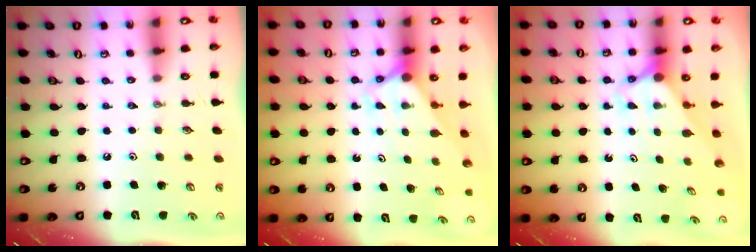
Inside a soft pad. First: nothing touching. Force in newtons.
{"total": 2.8, "press": 2.8, "slide": 0.1}
{"total": 2.8, "press": 2.8, "slide": 0.1}